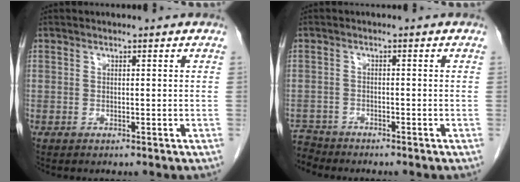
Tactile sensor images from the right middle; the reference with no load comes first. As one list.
[{"total": 3.3, "force": [-3.1, 0.4, -0.9], "torque": [0.018, -0.009, -0.058]}]